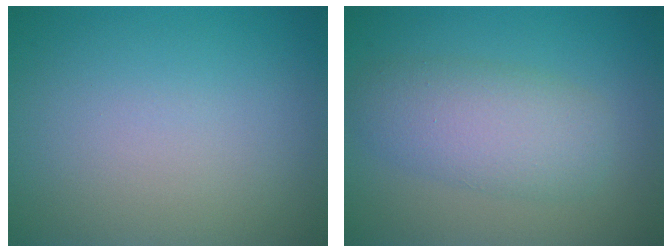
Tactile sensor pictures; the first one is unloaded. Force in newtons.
{"total": 4.7, "press": 4.7, "slide": 0.1}